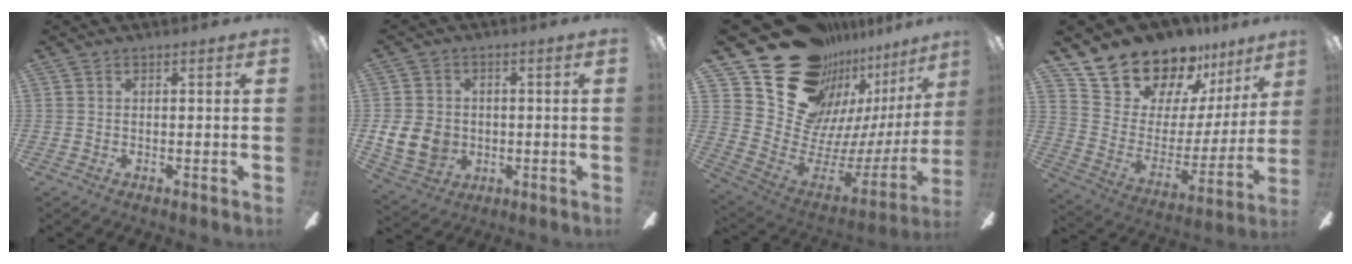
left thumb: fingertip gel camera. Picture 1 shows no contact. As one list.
[{"total": 9.8, "force": [-1.3, 8.2, 5.2], "torque": [-0.126, 0.019, -0.020]}, {"total": 22.3, "force": [16.2, 13.1, 7.8], "torque": [-0.125, -0.125, 0.328]}, {"total": 18.6, "force": [16.5, 7.8, 3.8], "torque": [-0.087, -0.137, 0.306]}]